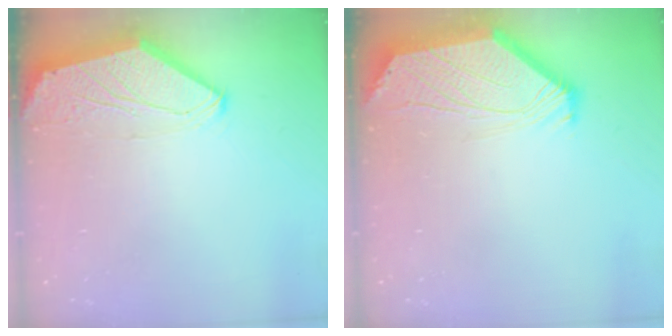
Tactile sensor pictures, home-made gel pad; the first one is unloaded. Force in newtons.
{"total": 2.5, "press": 2.4, "slide": 0.6}